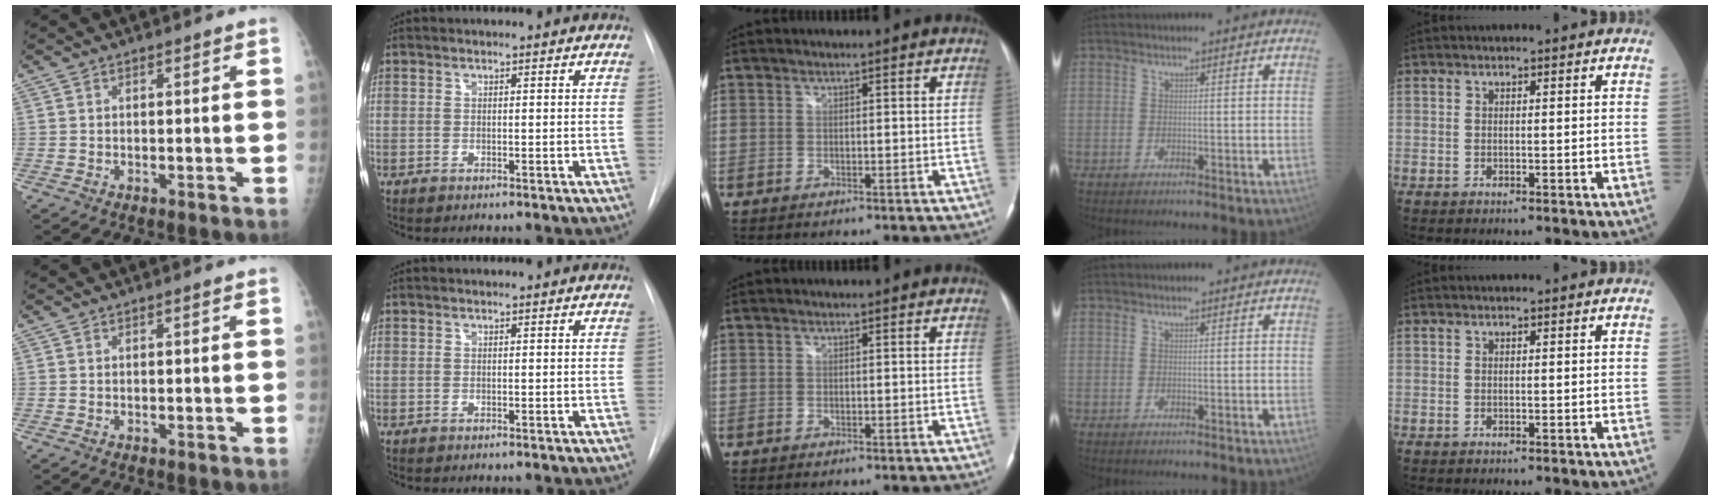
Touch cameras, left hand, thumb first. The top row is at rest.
{}